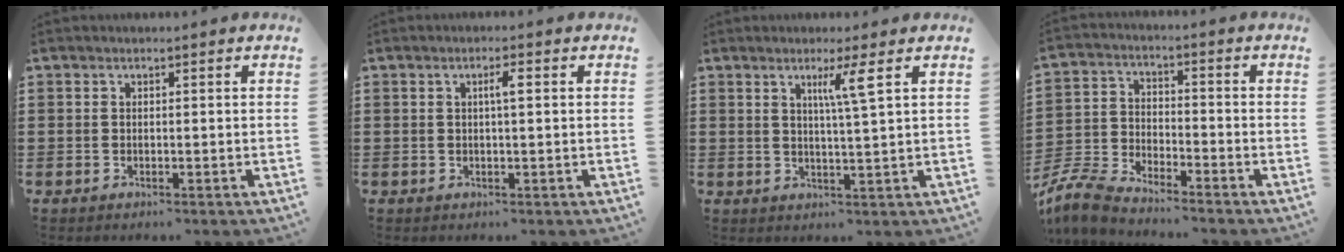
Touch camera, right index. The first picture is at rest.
{"total": 2.0, "force": [0.4, 0.3, 2.0], "torque": [-0.038, 0.004, 0.004]}
{"total": 4.2, "force": [1.9, -0.7, 3.7], "torque": [-0.075, -0.007, 0.028]}
{"total": 6.7, "force": [-6.4, 0.6, 1.8], "torque": [-0.058, 0.001, -0.133]}